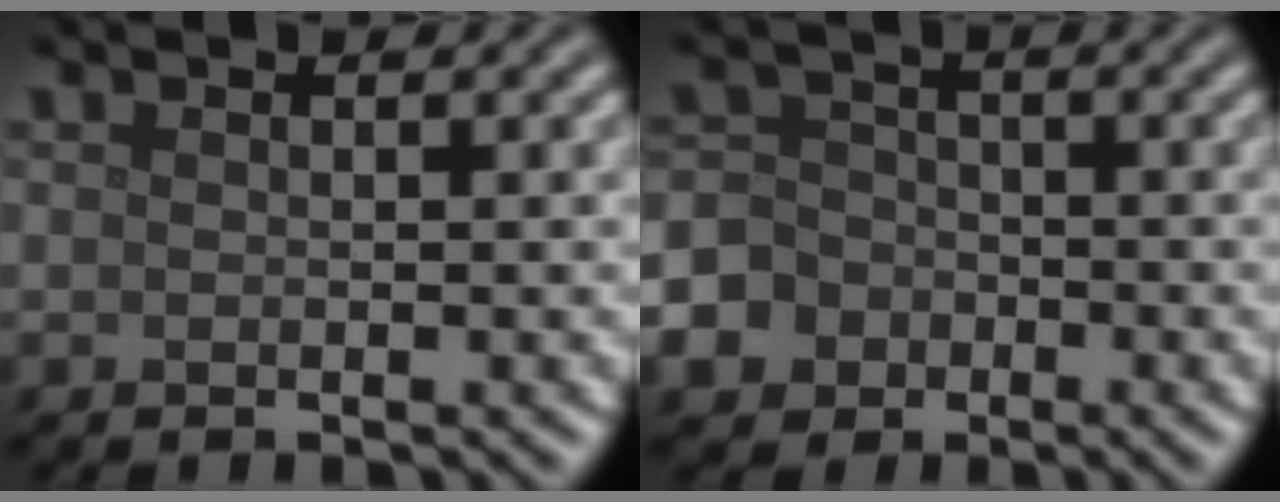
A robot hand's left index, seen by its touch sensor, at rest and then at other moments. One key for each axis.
{"total": 8.2, "fx": -4.2, "fy": 6.8, "fz": 1.7, "tx": -0.045, "ty": -0.020, "tz": -0.096}